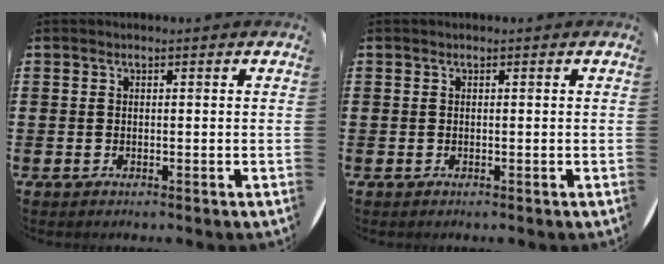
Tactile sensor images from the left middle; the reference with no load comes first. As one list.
[{"total": 0.0}]